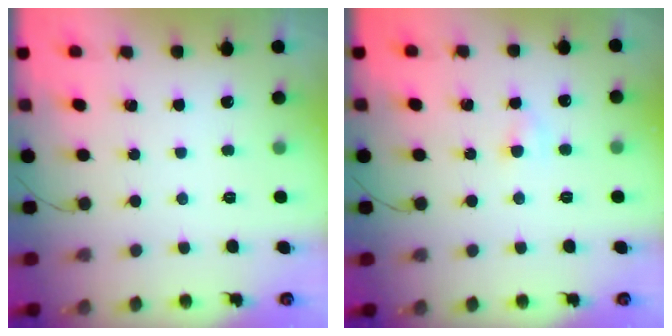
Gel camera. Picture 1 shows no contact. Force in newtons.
{"total": 2.8, "press": 2.6, "slide": 1.0}